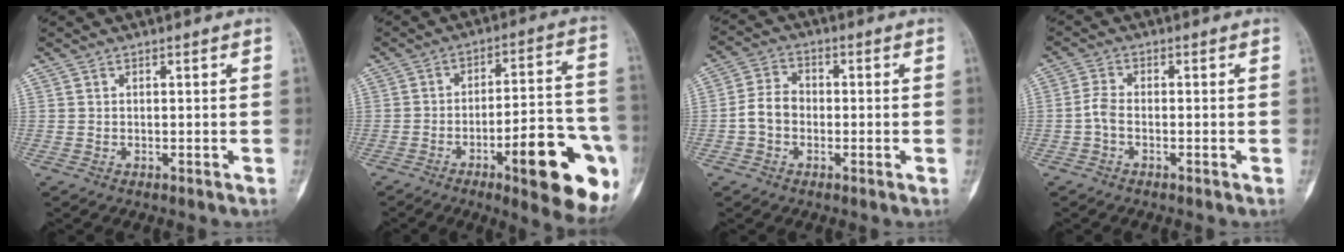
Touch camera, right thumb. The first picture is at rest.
{"total": 19.7, "force": [-8.2, 5.3, 17.1], "torque": [-0.184, 0.039, -0.107]}
{"total": 5.6, "force": [-1.2, 4.3, 3.3], "torque": [-0.056, 0.021, -0.031]}
{"total": 2.8, "force": [-0.9, 1.5, 2.1], "torque": [-0.047, 0.007, -0.025]}